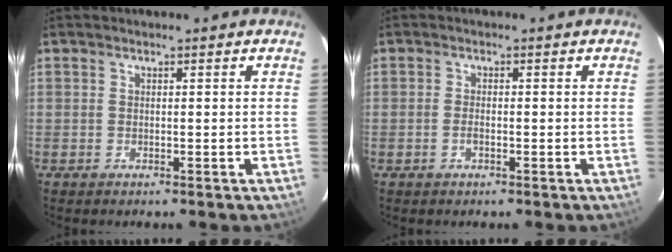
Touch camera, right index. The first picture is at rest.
{"total": 1.5, "force": [-0.6, 0.7, 1.2], "torque": [-0.026, 0.001, -0.012]}